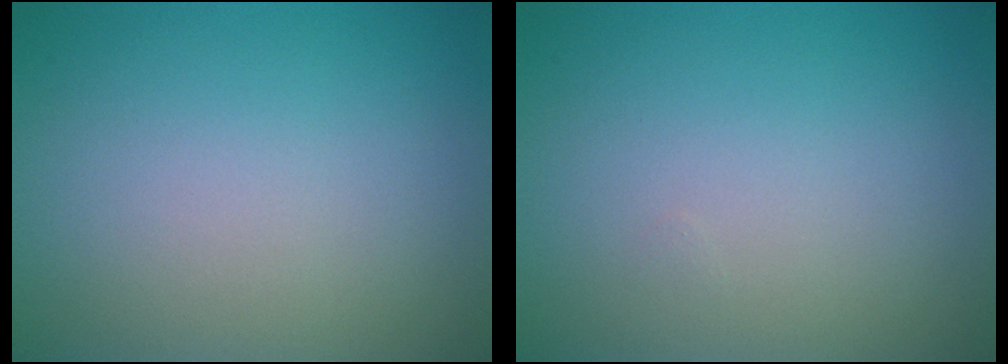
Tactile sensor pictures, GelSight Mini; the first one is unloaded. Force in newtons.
{"total": 0.0}